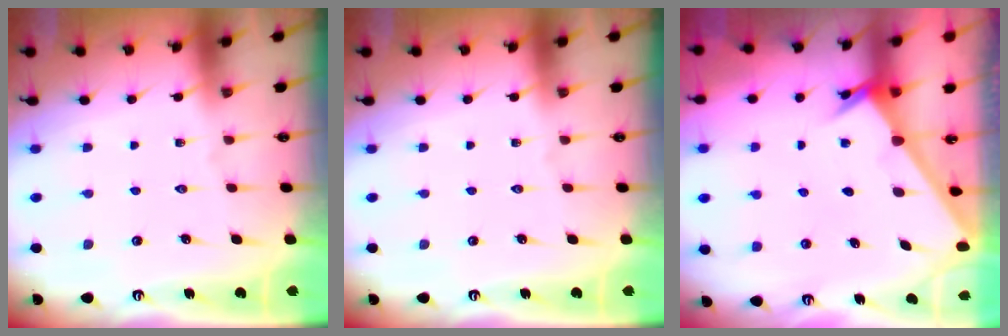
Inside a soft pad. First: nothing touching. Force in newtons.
{"total": 0.0}
{"total": 2.3, "press": 2.3, "slide": 0.2}